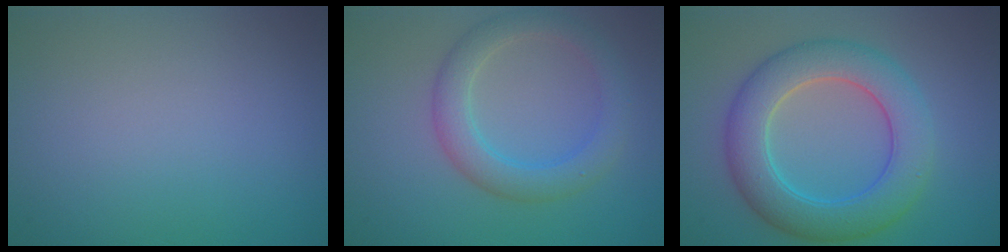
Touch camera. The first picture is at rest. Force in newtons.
{"total": 3.9, "press": 3.9, "slide": 0.1}
{"total": 7.0, "press": 7.0, "slide": 0.3}